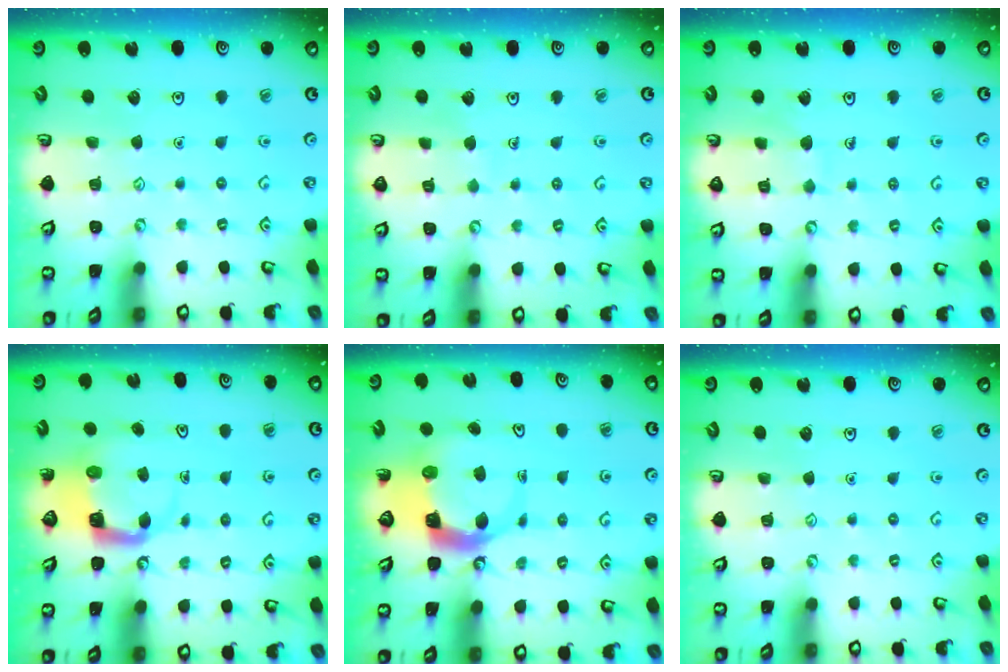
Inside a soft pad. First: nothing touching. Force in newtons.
{"total": 2.2, "press": 2.2, "slide": 0.1}
{"total": 6.1, "press": 6.1, "slide": 0.4}
{"total": 4.4, "press": 4.4, "slide": 0.3}
{"total": 6.6, "press": 6.5, "slide": 1.2}
{"total": 0.0}